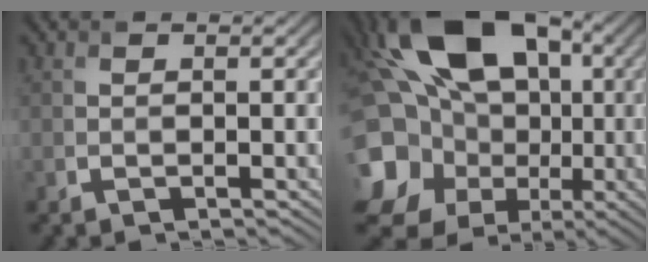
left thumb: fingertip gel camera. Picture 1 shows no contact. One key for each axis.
{"total": 21.1, "fx": 3.3, "fy": 17.4, "fz": 11.5, "tx": -0.249, "ty": -0.007, "tz": 0.051}